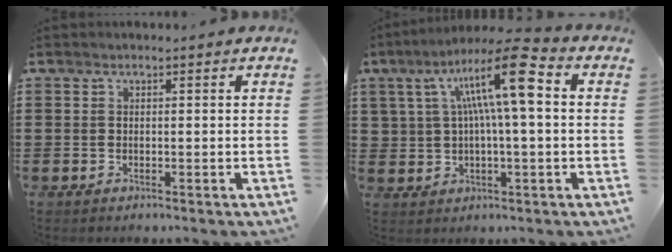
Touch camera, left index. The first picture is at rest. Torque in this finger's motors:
{"motor_torque": [0.89, -0.33, 1.06, 0.21]}